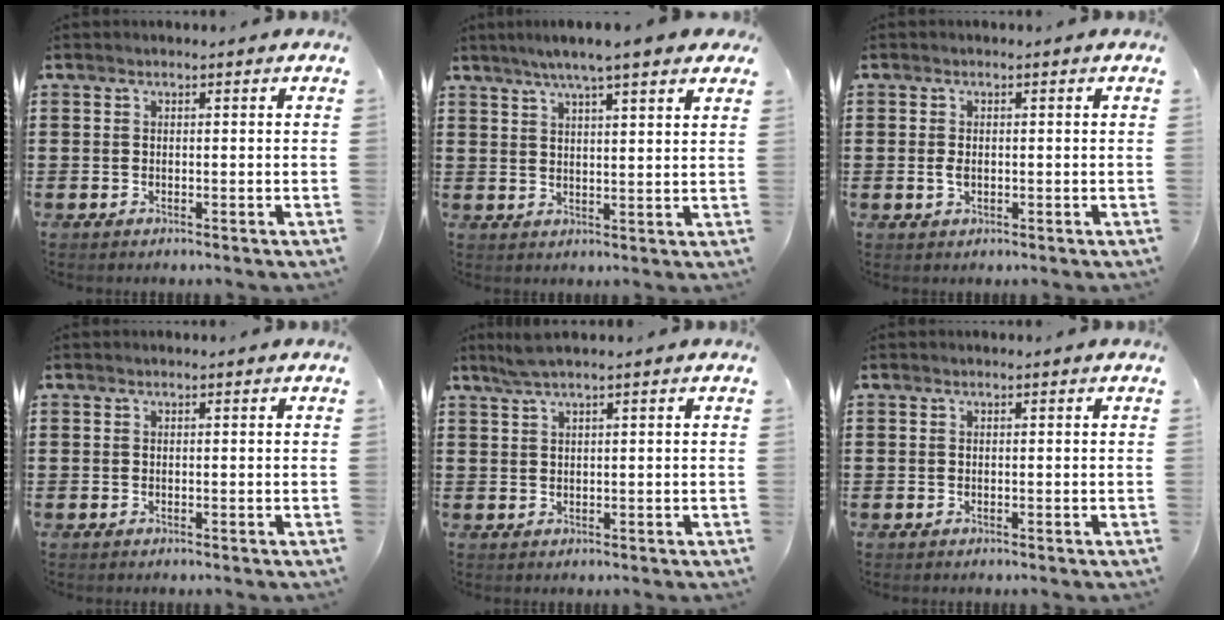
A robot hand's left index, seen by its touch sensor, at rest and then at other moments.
{"total": 5.6, "force": [4.3, 0.1, 3.5], "torque": [-0.079, -0.007, 0.075]}
{"total": 1.6, "force": [-0.2, 0.9, 1.3], "torque": [-0.035, 0.000, -0.006]}
{"total": 0.0}
{"total": 2.1, "force": [1.4, -0.1, 1.6], "torque": [-0.032, 0.000, 0.026]}
{"total": 0.0}